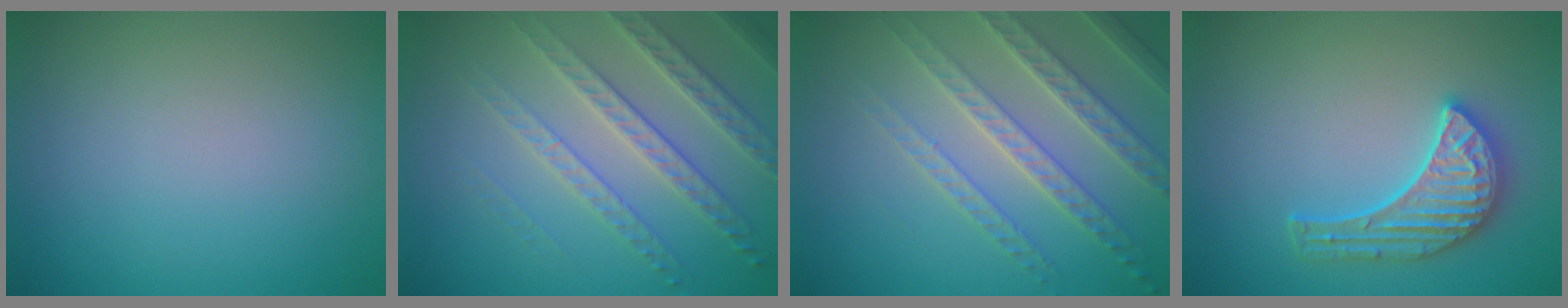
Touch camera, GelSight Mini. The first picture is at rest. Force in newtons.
{"total": 5.0, "press": 4.2, "slide": 2.8}
{"total": 4.4, "press": 4.2, "slide": 1.1}
{"total": 4.2, "press": 3.9, "slide": 1.5}